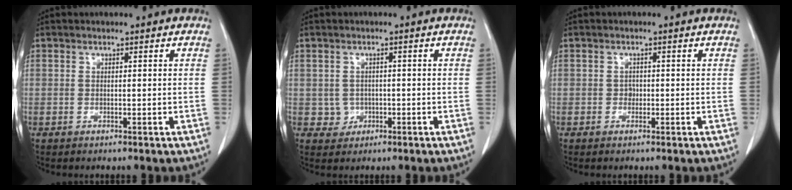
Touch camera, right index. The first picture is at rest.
{"total": 2.4, "force": [-0.3, 2.4, 0.1], "torque": [0.009, 0.008, 0.002]}
{"total": 0.9, "force": [-0.2, 0.8, 0.4], "torque": [-0.001, 0.005, -0.003]}